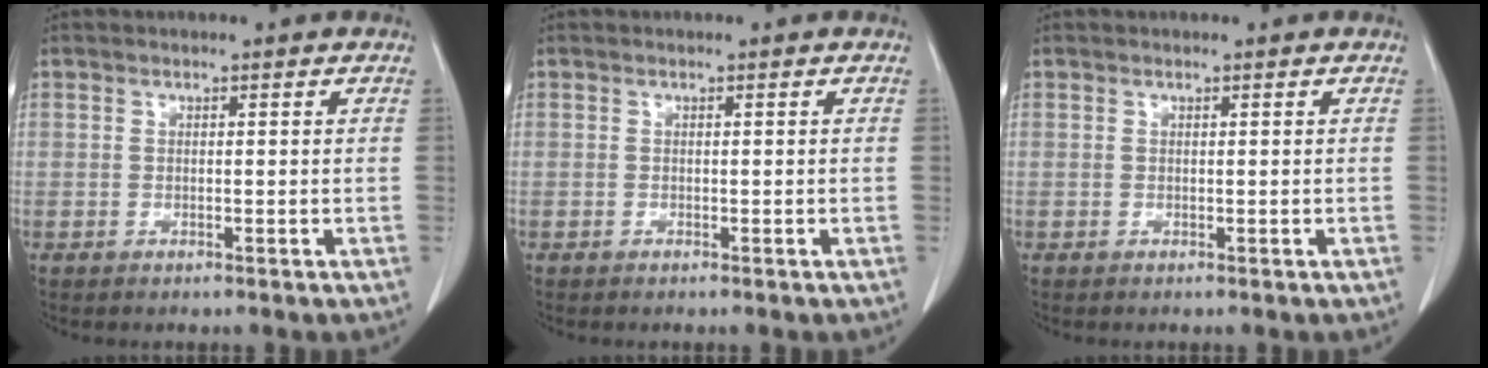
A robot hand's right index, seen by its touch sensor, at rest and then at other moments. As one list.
[{"total": 0.0}, {"total": 0.0}]